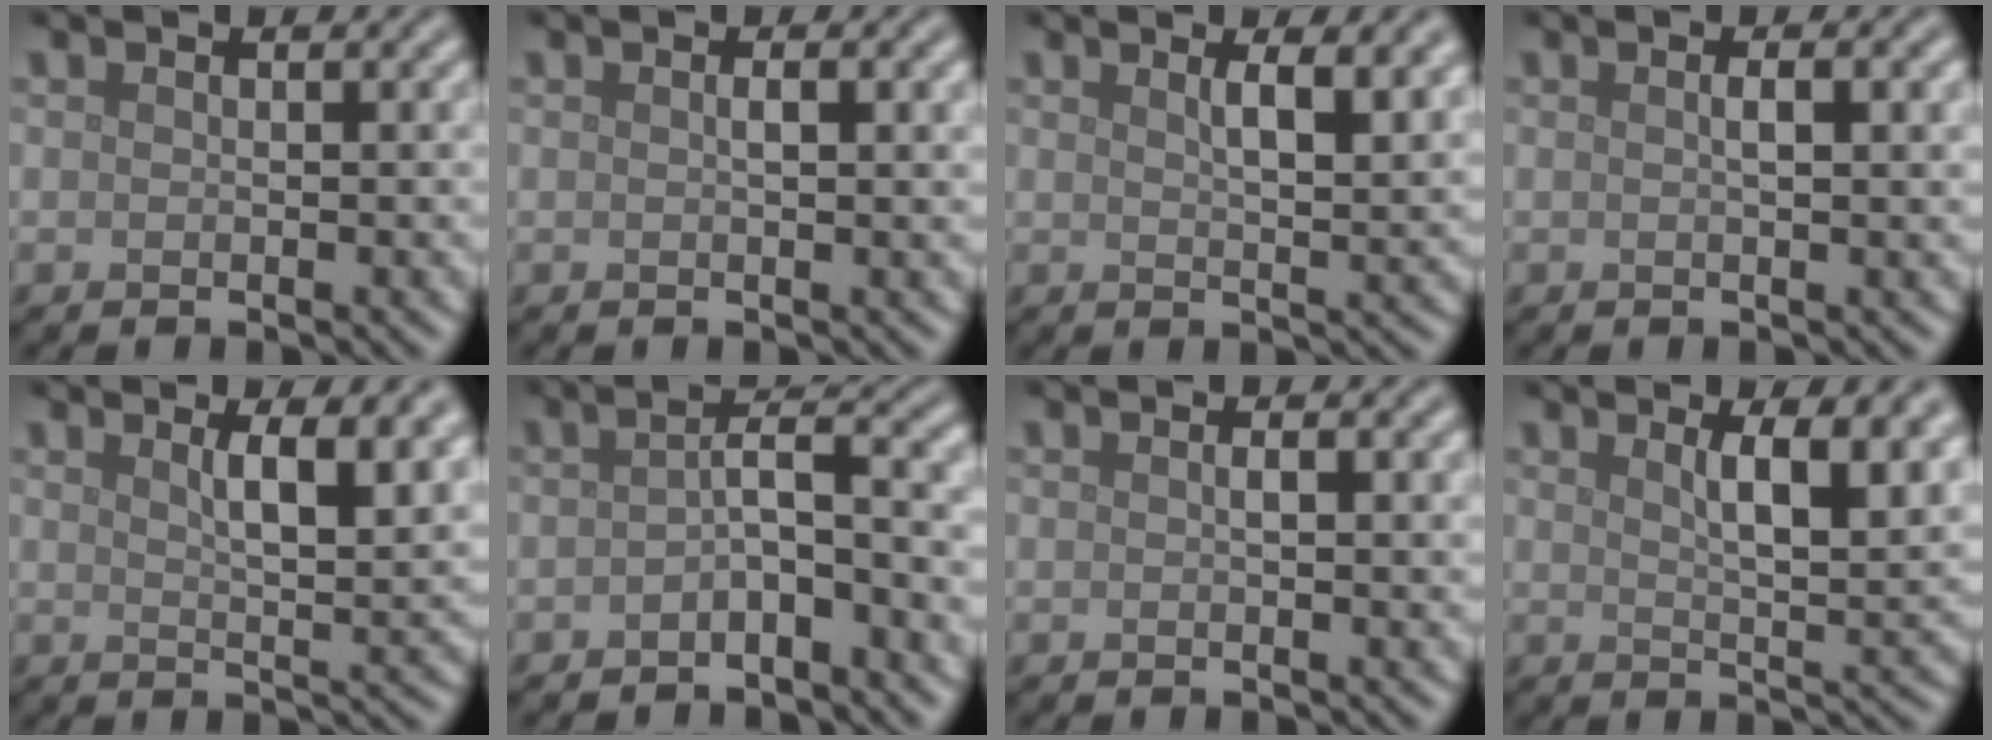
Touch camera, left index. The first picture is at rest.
{"total": 1.6, "force": [0.4, 0.4, 1.5], "torque": [-0.021, 0.002, 0.004]}
{"total": 4.4, "force": [2.0, 1.3, 3.7], "torque": [-0.049, 0.001, 0.032]}
{"total": 2.2, "force": [0.5, 0.6, 2.1], "torque": [-0.028, 0.006, 0.005]}
{"total": 5.8, "force": [2.4, 1.8, 5.0], "torque": [-0.063, 0.002, 0.035]}
{"total": 3.3, "force": [-1.2, 0.8, 3.0], "torque": [-0.052, 0.012, -0.029]}
{"total": 1.3, "force": [0.2, 0.2, 1.2], "torque": [-0.020, 0.001, 0.003]}
{"total": 6.4, "force": [2.6, 1.9, 5.6], "torque": [-0.070, 0.000, 0.040]}